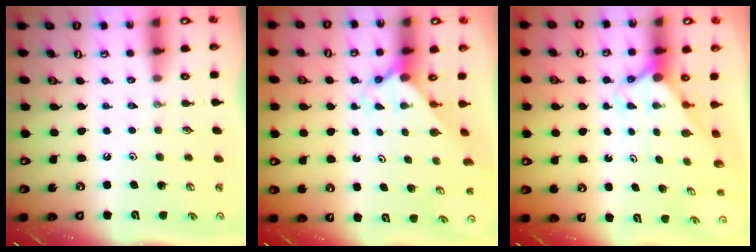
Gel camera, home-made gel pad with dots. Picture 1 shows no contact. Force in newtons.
{"total": 1.7, "press": 1.7, "slide": 0.2}
{"total": 2.2, "press": 2.2, "slide": 0.2}